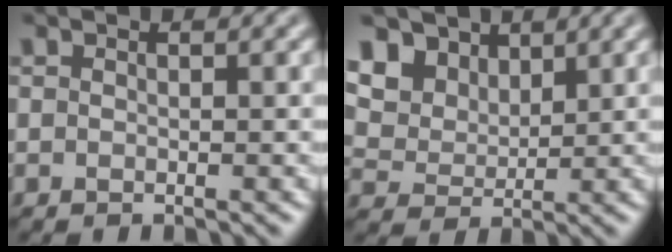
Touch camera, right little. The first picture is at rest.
{"total": 7.6, "force": [4.5, 5.2, 3.2], "torque": [-0.101, 0.007, 0.084]}